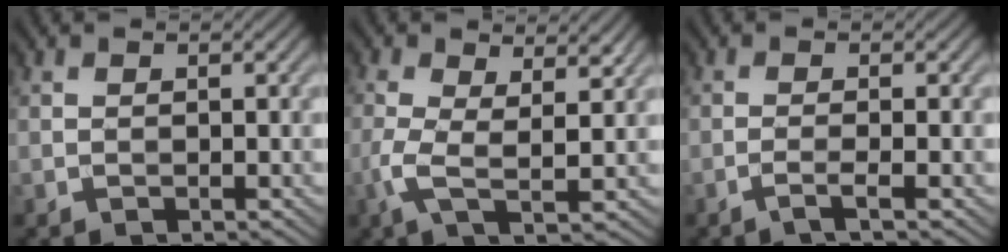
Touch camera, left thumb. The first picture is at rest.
{"total": 5.7, "force": [0.4, 2.1, 5.2], "torque": [-0.128, -0.001, 0.002]}
{"total": 1.9, "force": [-1.0, 0.1, 1.6], "torque": [-0.023, 0.007, -0.032]}